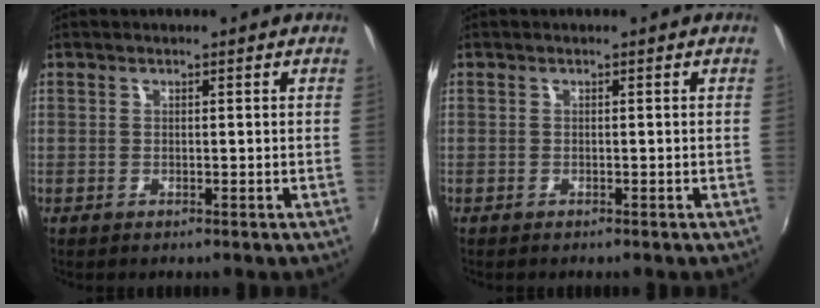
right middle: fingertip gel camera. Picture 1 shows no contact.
{"total": 0.0}